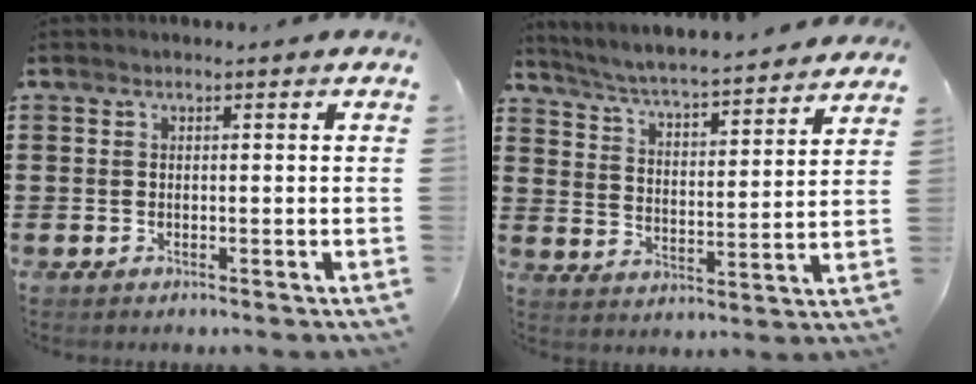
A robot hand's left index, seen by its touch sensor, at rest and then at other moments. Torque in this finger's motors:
{"motor_torque": [1.12, -1.02, 0.40, 0.09]}